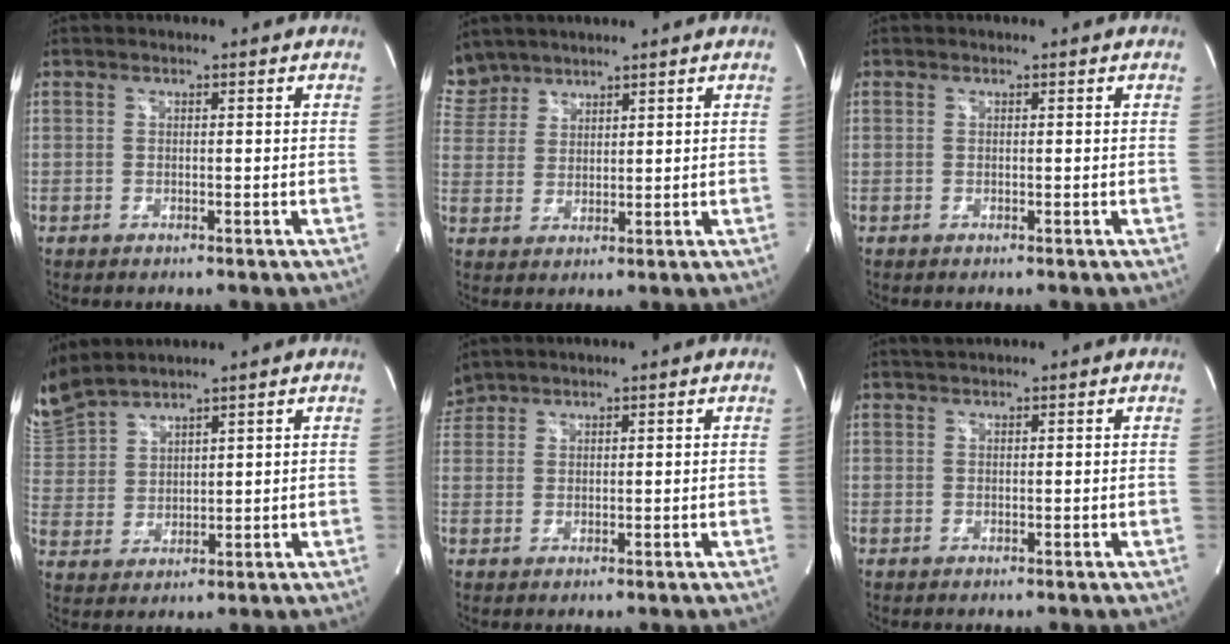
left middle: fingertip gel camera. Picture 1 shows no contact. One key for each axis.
{"total": 6.0, "fx": 5.4, "fy": 2.7, "fz": -0.1, "tx": 0.000, "ty": 0.010, "tz": 0.115}
{"total": 0.0}
{"total": 8.6, "fx": 8.2, "fy": 1.0, "fz": 2.1, "tx": -0.068, "ty": 0.018, "tz": 0.180}
{"total": 2.7, "fx": 2.6, "fy": 0.8, "fz": -0.2, "tx": -0.004, "ty": 0.017, "tz": 0.055}
{"total": 1.3, "fx": 1.2, "fy": 0.2, "fz": 0.4, "tx": -0.013, "ty": 0.012, "tz": 0.026}